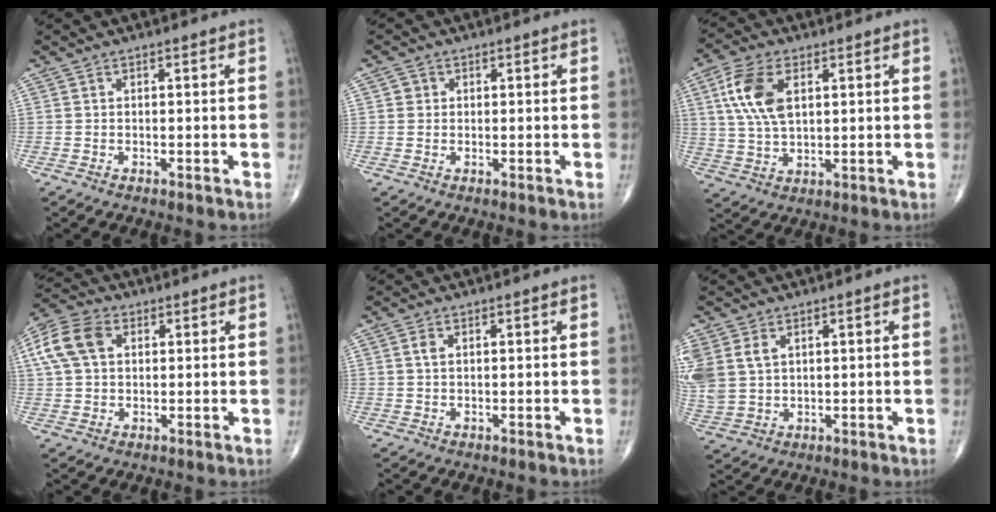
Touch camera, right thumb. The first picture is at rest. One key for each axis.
{"total": 1.9, "fx": 0.4, "fy": 1.8, "fz": 0.4, "tx": 0.002, "ty": 0.001, "tz": 0.003}
{"total": 10.4, "fx": 3.2, "fy": 5.6, "fz": 8.2, "tx": -0.169, "ty": -0.003, "tz": 0.062}
{"total": 10.4, "fx": 3.0, "fy": 7.1, "fz": 6.9, "tx": -0.142, "ty": 0.018, "tz": 0.054}
{"total": 1.6, "fx": 0.5, "fy": 0.9, "fz": 1.2, "tx": -0.027, "ty": 0.004, "tz": 0.011}
{"total": 10.6, "fx": 3.4, "fy": 7.6, "fz": 6.5, "tx": -0.170, "ty": 0.002, "tz": 0.082}